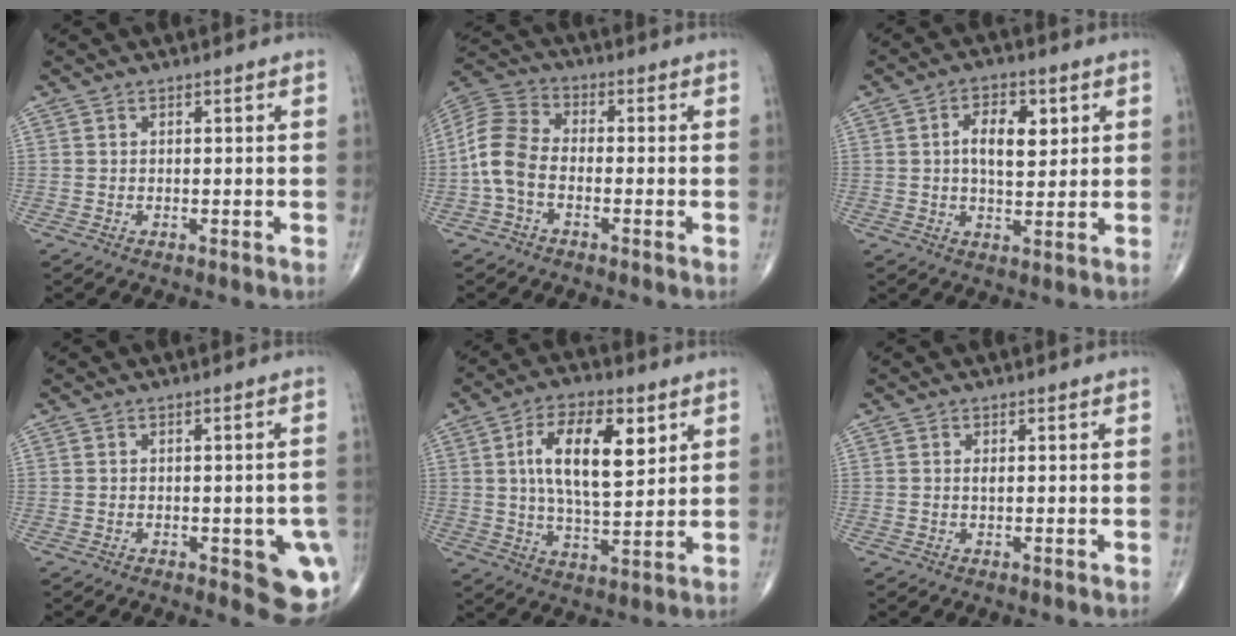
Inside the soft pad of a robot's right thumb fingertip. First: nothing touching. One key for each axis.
{"total": 8.9, "fx": -2.1, "fy": 5.6, "fz": 6.5, "tx": -0.135, "ty": 0.027, "tz": -0.056}
{"total": 7.8, "fx": 2.0, "fy": 4.1, "fz": 6.4, "tx": -0.084, "ty": -0.007, "tz": 0.032}
{"total": 9.4, "fx": -2.6, "fy": 3.6, "fz": 8.2, "tx": -0.070, "ty": -0.005, "tz": -0.024}
{"total": 14.2, "fx": 4.4, "fy": 6.2, "fz": 12.0, "tx": -0.193, "ty": -0.013, "tz": 0.077}
{"total": 0.9, "fx": 0.1, "fy": 0.2, "fz": 0.8, "tx": -0.019, "ty": -0.002, "tz": 0.002}